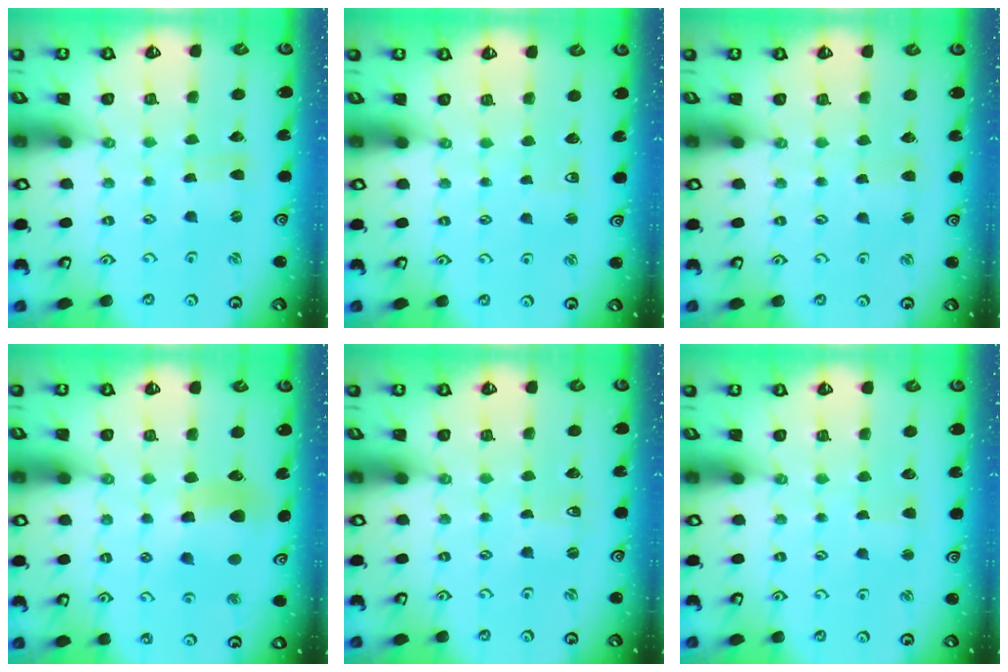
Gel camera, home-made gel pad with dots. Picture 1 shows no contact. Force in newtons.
{"total": 2.2, "press": 2.1, "slide": 0.6}
{"total": 2.5, "press": 2.4, "slide": 0.4}
{"total": 9.5, "press": 9.3, "slide": 1.7}
{"total": 0.0}
{"total": 1.8, "press": 1.7, "slide": 0.3}